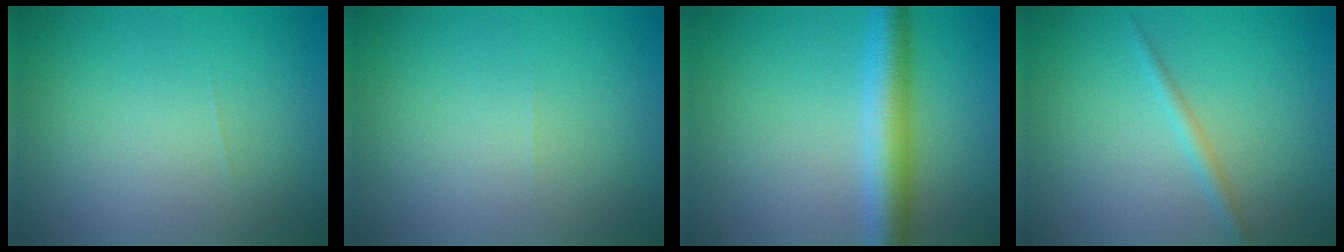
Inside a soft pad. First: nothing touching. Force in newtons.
{"total": 0.0}
{"total": 5.2, "press": 5.2, "slide": 0.2}
{"total": 1.3, "press": 1.3, "slide": 0.0}